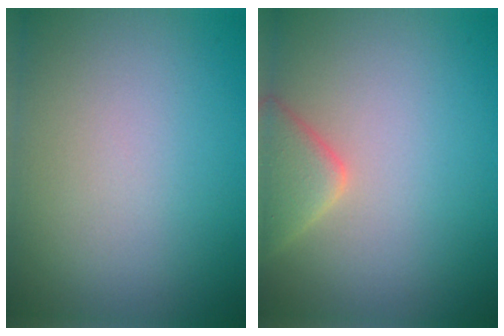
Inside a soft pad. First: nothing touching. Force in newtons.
{"total": 3.7, "press": 3.7, "slide": 0.2}